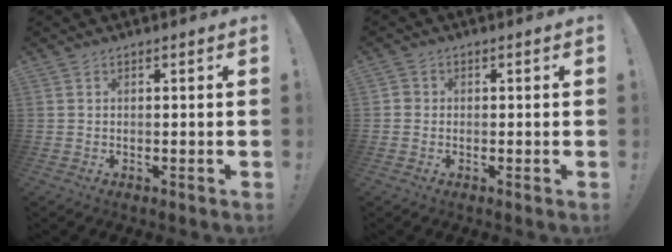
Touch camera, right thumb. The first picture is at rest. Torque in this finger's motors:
{"motor_torque": [0.00, 0.18, -0.09, 0.01, 0.00]}